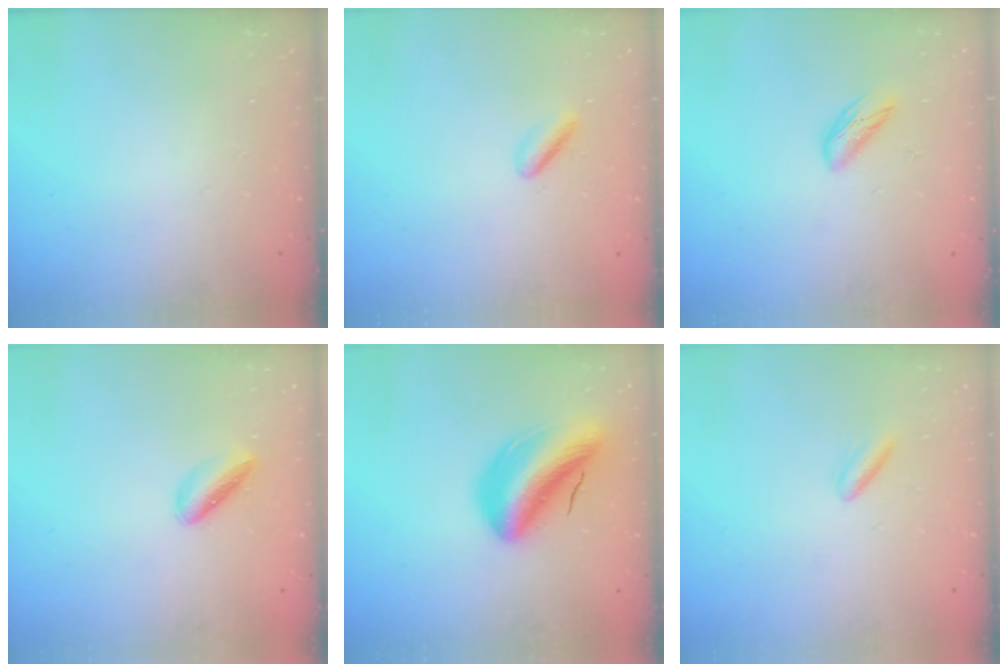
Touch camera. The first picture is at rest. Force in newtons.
{"total": 3.2, "press": 3.2, "slide": 0.6}
{"total": 4.6, "press": 4.6, "slide": 0.5}
{"total": 3.6, "press": 3.6, "slide": 0.6}
{"total": 12.0, "press": 11.4, "slide": 3.8}
{"total": 2.6, "press": 2.4, "slide": 1.0}